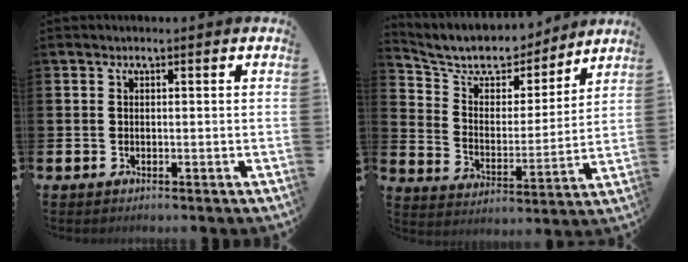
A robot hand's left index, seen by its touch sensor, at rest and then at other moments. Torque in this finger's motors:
{"motor_torque": [0.49, -1.65, 0.23, 0.02]}